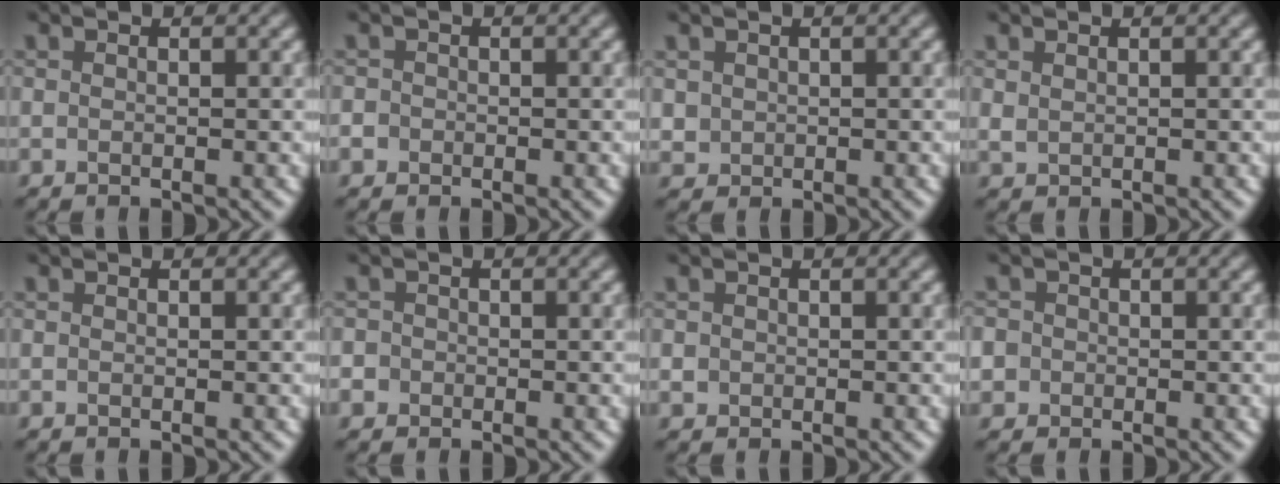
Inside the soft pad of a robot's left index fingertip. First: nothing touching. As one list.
[{"total": 0.7, "force": [-0.3, 0.7, -0.1], "torque": [0.011, 0.003, -0.008]}, {"total": 1.3, "force": [0.4, 1.2, -0.1], "torque": [0.015, 0.001, 0.010]}, {"total": 0.7, "force": [0.4, 0.6, 0.1], "torque": [-0.001, 0.002, 0.010]}, {"total": 0.0}, {"total": 1.2, "force": [-0.4, 1.2, 0.0], "torque": [0.016, 0.006, -0.007]}, {"total": 0.7, "force": [0.0, 0.6, -0.1], "torque": [0.009, 0.000, -0.002]}, {"total": 2.9, "force": [-0.4, 2.8, 0.6], "torque": [0.006, 0.013, -0.035]}]